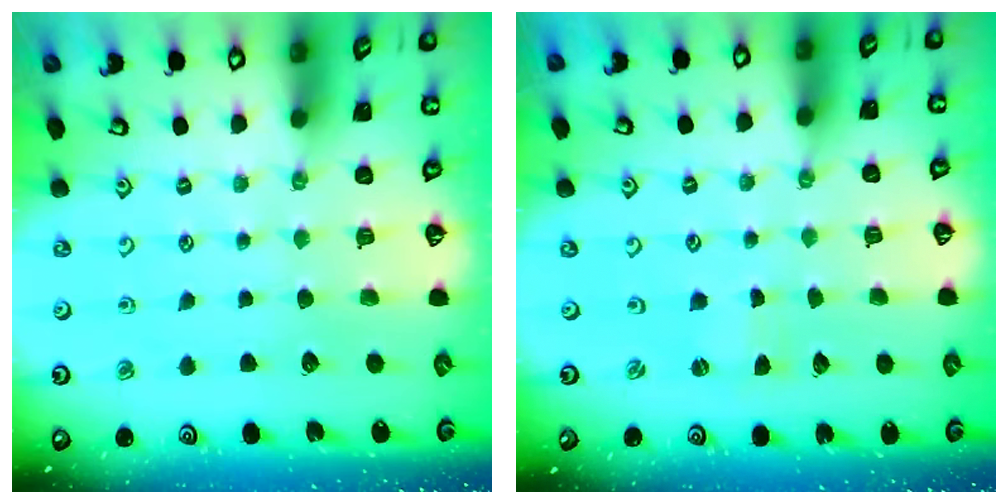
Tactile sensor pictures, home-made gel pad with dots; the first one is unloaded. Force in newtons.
{"total": 0.0}